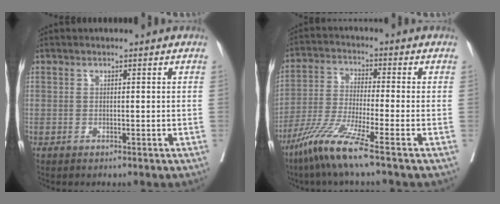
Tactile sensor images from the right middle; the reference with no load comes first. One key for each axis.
{"total": 9.0, "fx": -6.0, "fy": -0.9, "fz": 6.6, "tx": -0.137, "ty": -0.035, "tz": -0.126}